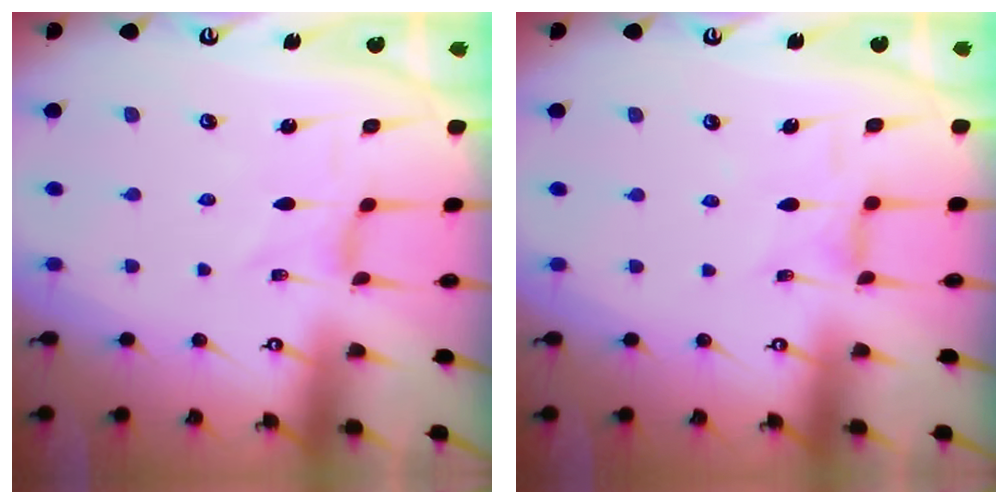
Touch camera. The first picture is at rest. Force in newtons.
{"total": 2.7, "press": 2.6, "slide": 0.5}